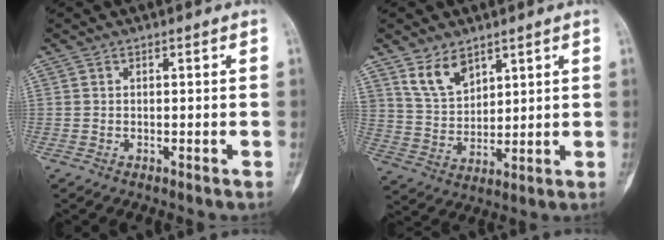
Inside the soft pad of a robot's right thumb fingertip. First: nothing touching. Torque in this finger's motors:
{"motor_torque": [-0.63, 0.93, 0.25, 0.06, 0.07]}